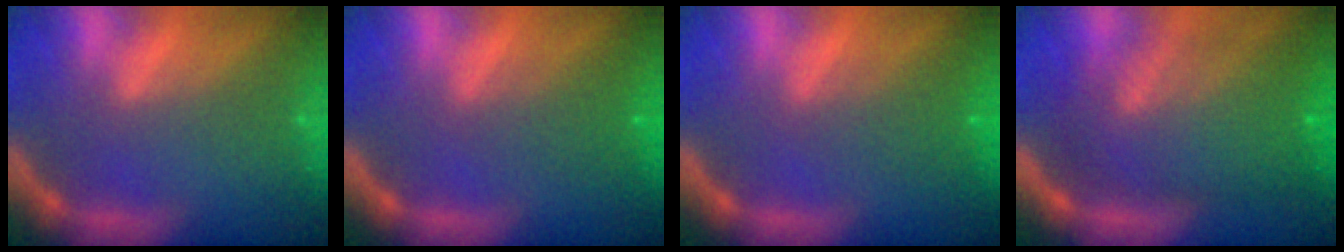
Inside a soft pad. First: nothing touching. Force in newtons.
{"total": 2.5}
{"total": 2.5}
{"total": 9.6}